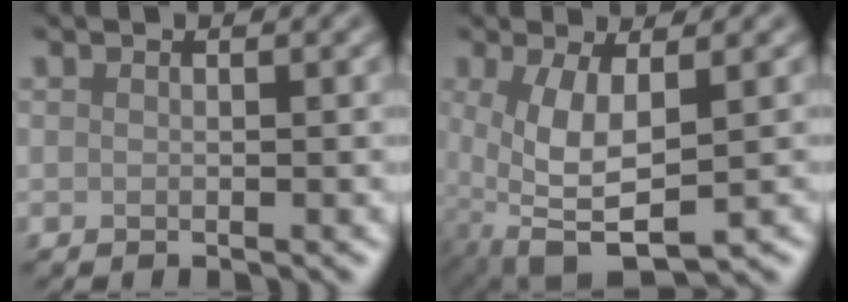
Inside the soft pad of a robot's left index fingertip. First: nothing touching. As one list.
[{"total": 6.4, "force": [-0.7, 2.9, 5.7], "torque": [-0.126, -0.011, -0.006]}]